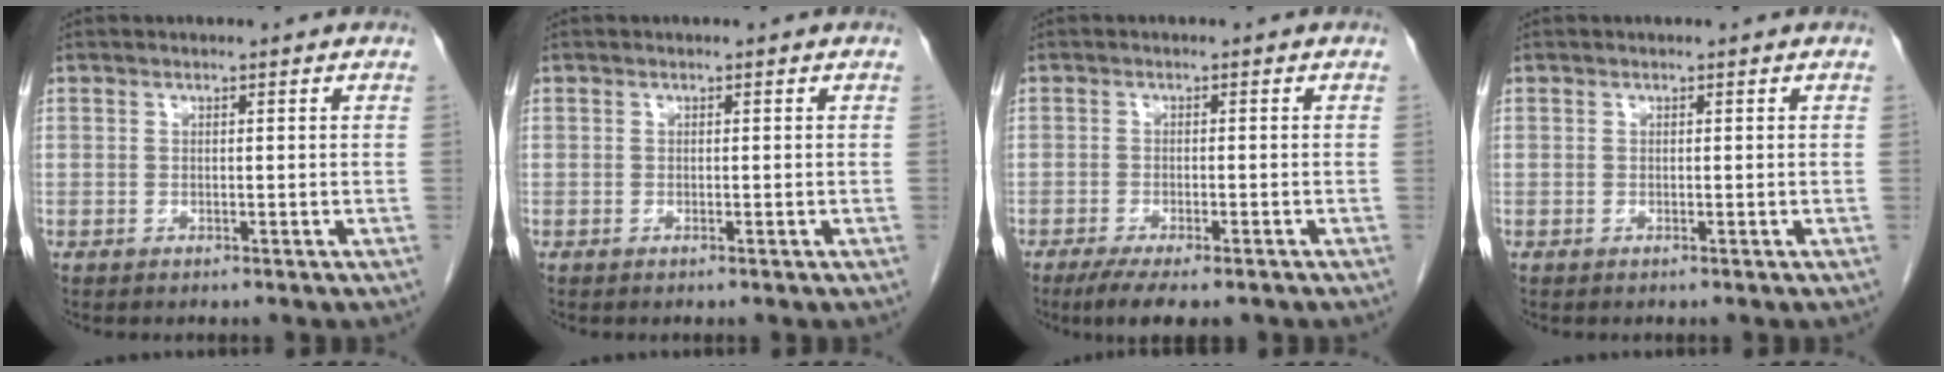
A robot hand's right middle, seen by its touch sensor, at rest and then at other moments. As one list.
[{"total": 0.0}, {"total": 7.3, "force": [-5.5, 1.6, 4.5], "torque": [-0.068, -0.015, -0.084]}, {"total": 0.0}]